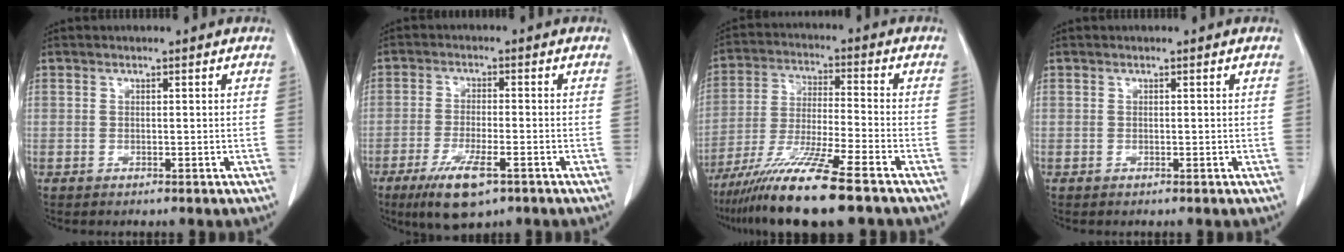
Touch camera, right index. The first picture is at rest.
{"total": 8.2, "force": [-4.7, 1.8, 6.5], "torque": [-0.123, -0.019, -0.075]}
{"total": 13.7, "force": [-9.8, -0.5, 9.6], "torque": [-0.188, -0.043, -0.177]}
{"total": 0.0}